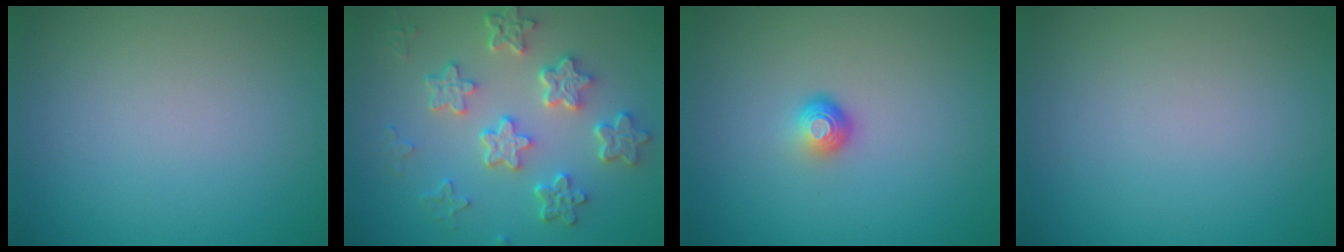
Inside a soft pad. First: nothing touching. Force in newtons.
{"total": 6.0, "press": 4.6, "slide": 3.8}
{"total": 1.6, "press": 1.0, "slide": 1.3}
{"total": 0.0}